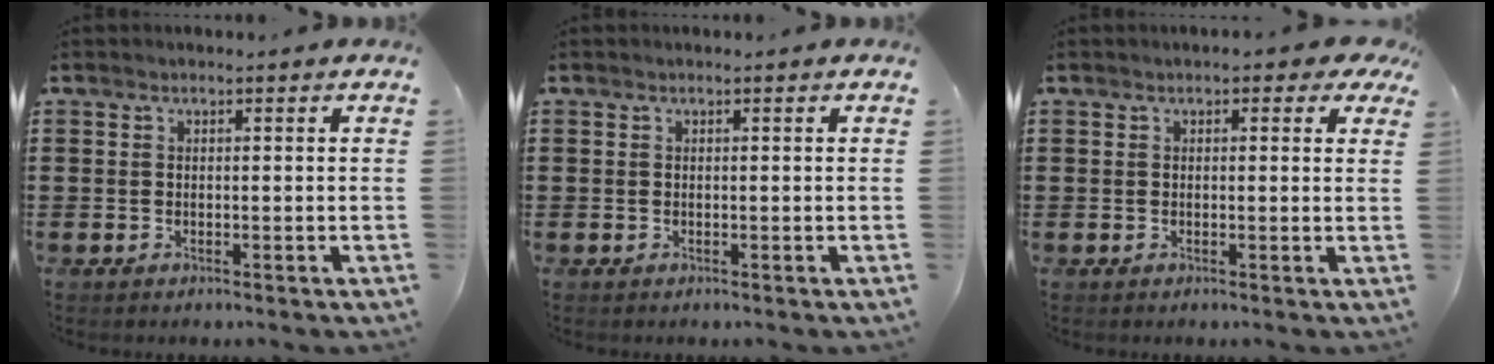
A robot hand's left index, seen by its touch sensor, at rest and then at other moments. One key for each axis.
{"total": 0.0}
{"total": 1.5, "fx": 0.7, "fy": 0.8, "fz": 1.1, "tx": -0.018, "ty": 0.004, "tz": 0.008}